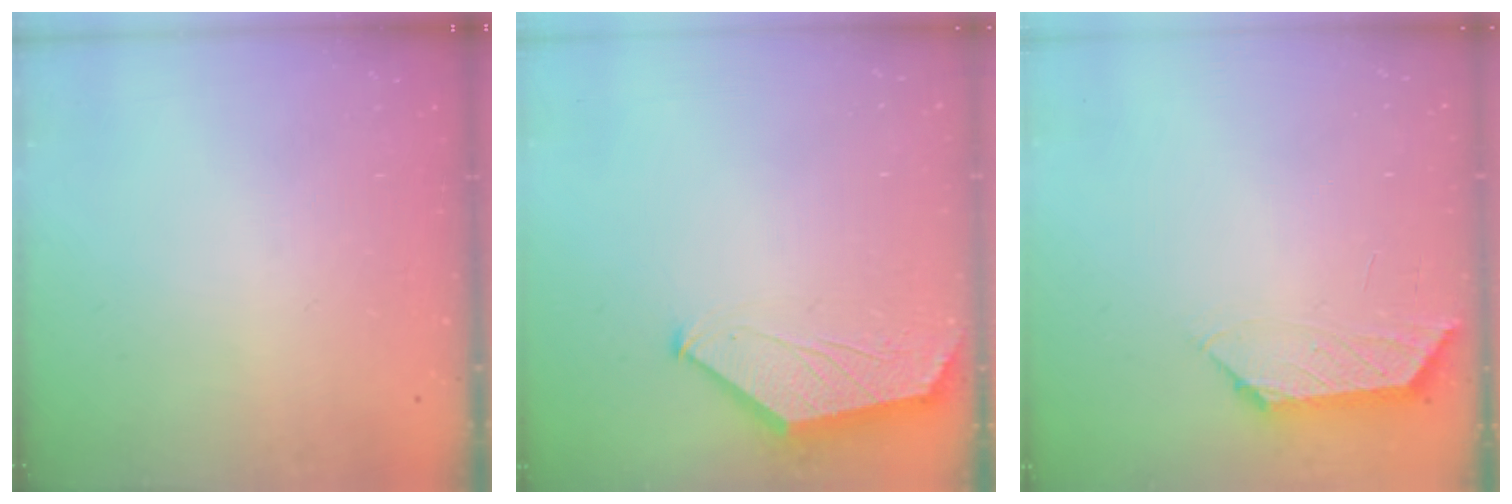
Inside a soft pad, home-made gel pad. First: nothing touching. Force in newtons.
{"total": 1.5, "press": 1.5, "slide": 0.4}
{"total": 1.2, "press": 1.2, "slide": 0.4}